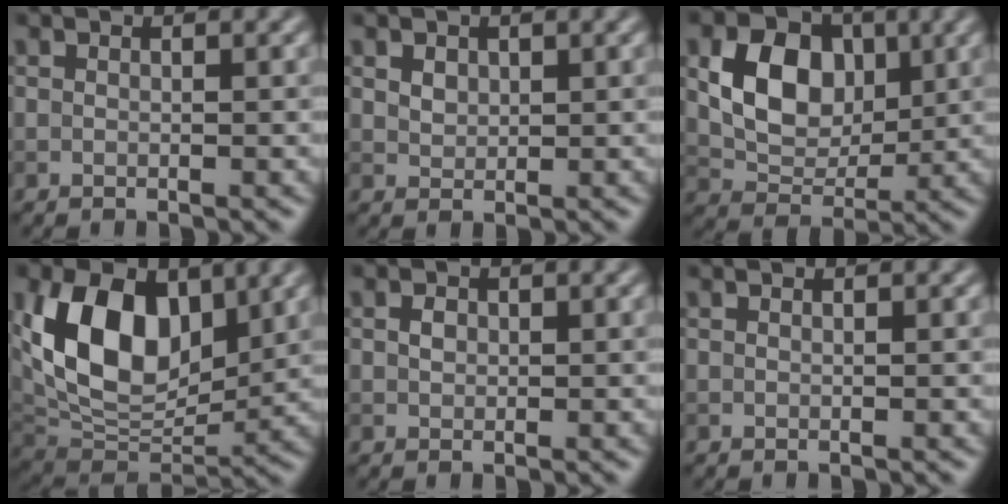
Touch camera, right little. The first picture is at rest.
{"total": 1.3, "force": [0.6, 1.0, 0.6], "torque": [-0.012, -0.002, 0.010]}
{"total": 6.8, "force": [1.5, 5.0, 4.4], "torque": [-0.079, 0.000, 0.026]}
{"total": 11.3, "force": [3.4, 7.1, 8.1], "torque": [-0.161, -0.006, 0.058]}
{"total": 0.9, "force": [0.1, 0.7, 0.5], "torque": [-0.011, 0.000, 0.002]}
{"total": 0.0}